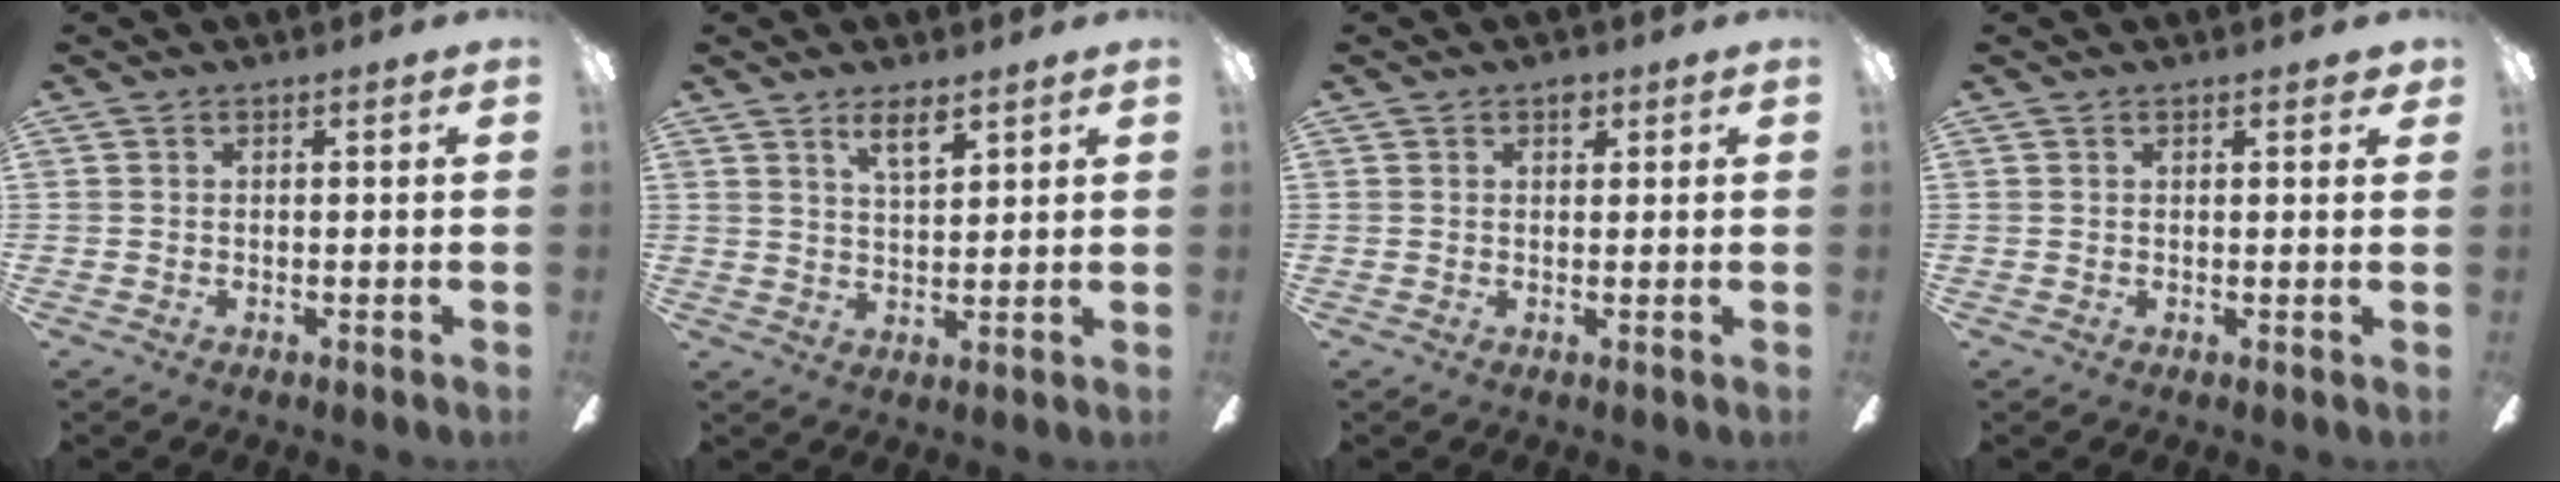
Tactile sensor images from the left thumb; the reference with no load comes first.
{"total": 5.9, "force": [4.3, 2.0, 3.5], "torque": [-0.054, -0.021, 0.073]}
{"total": 2.5, "force": [1.4, 1.6, 1.4], "torque": [-0.004, -0.004, 0.018]}
{"total": 2.0, "force": [1.3, 0.5, 1.5], "torque": [-0.016, -0.003, 0.018]}